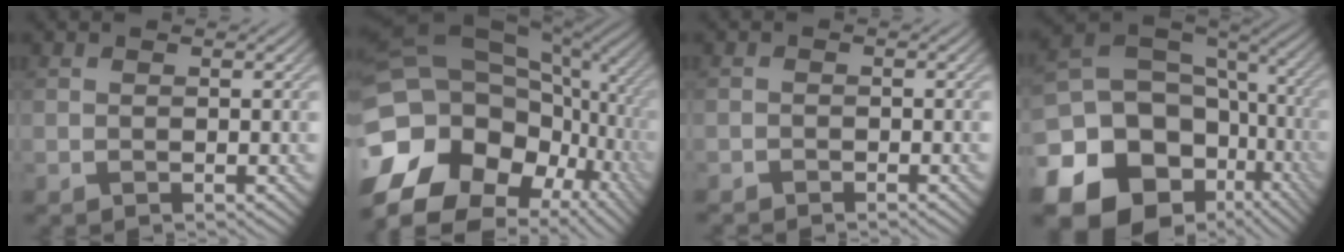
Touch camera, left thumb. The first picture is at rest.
{"total": 18.1, "force": [-5.5, 12.8, 11.5], "torque": [-0.272, 0.005, -0.067]}
{"total": 1.3, "force": [-1.2, 0.3, 0.1], "torque": [-0.001, -0.002, -0.024]}
{"total": 22.3, "force": [-8.5, 17.6, 10.8], "torque": [-0.242, -0.043, -0.121]}